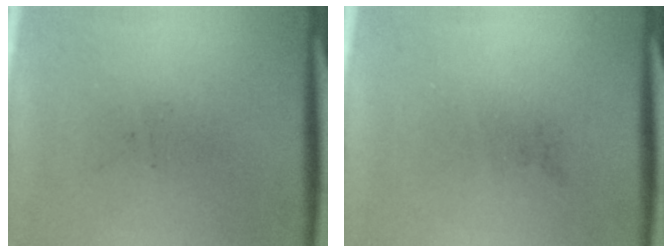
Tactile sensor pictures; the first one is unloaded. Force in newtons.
{"total": 0.0}